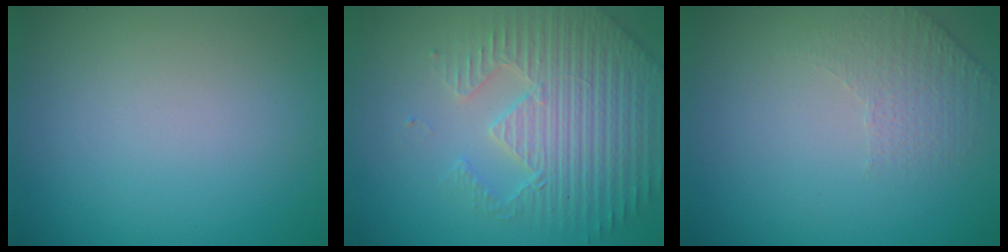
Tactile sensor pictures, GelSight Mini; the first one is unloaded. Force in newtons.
{"total": 5.0, "press": 4.8, "slide": 1.4}
{"total": 1.5, "press": 1.0, "slide": 1.1}